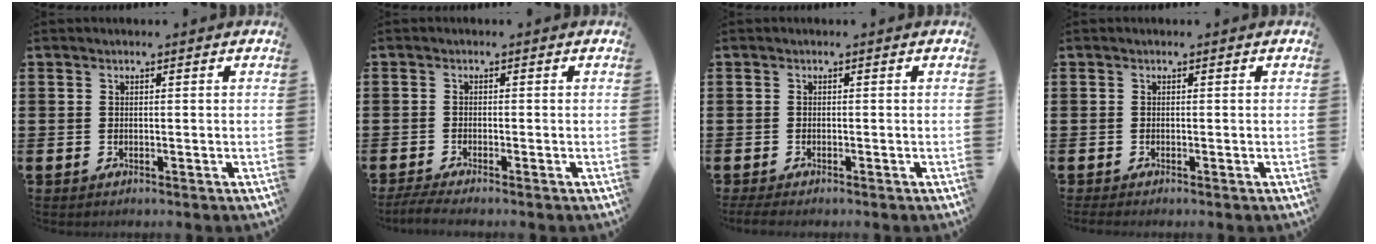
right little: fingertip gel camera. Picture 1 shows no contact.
{"total": 1.4, "force": [-1.1, 0.0, 0.9], "torque": [-0.015, 0.000, -0.020]}
{"total": 0.7, "force": [-0.5, 0.1, 0.5], "torque": [-0.009, -0.002, -0.010]}
{"total": 0.0}